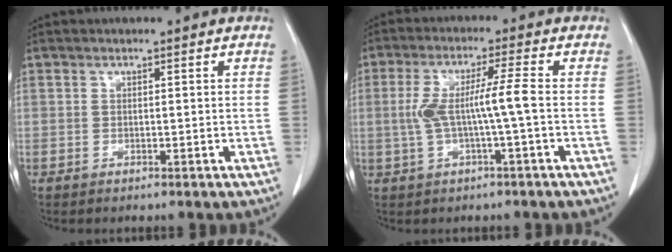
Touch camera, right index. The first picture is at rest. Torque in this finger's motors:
{"motor_torque": [0.88, -0.01, 0.36, 0.14]}